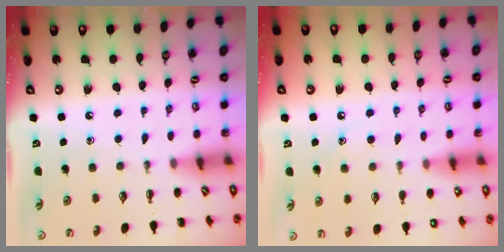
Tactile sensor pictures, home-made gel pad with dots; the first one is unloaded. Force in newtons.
{"total": 8.2, "press": 8.0, "slide": 1.8}